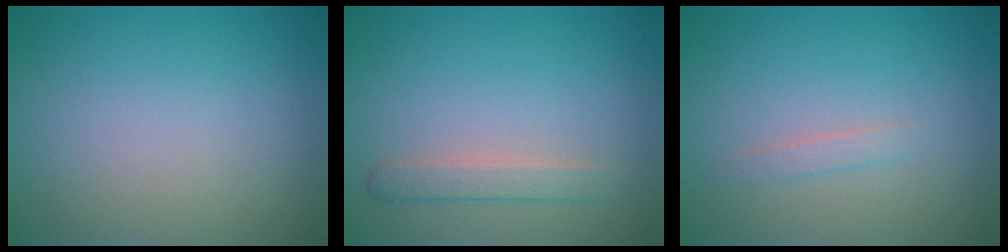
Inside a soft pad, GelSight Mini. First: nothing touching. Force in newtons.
{"total": 1.8, "press": 1.8, "slide": 0.1}
{"total": 0.9, "press": 0.9, "slide": 0.1}